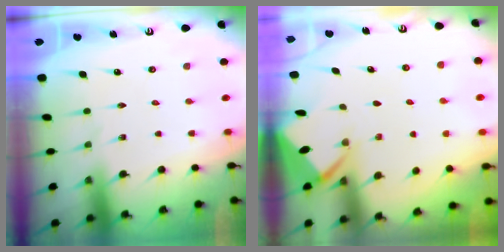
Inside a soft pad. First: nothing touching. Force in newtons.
{"total": 2.7, "press": 2.7, "slide": 0.3}